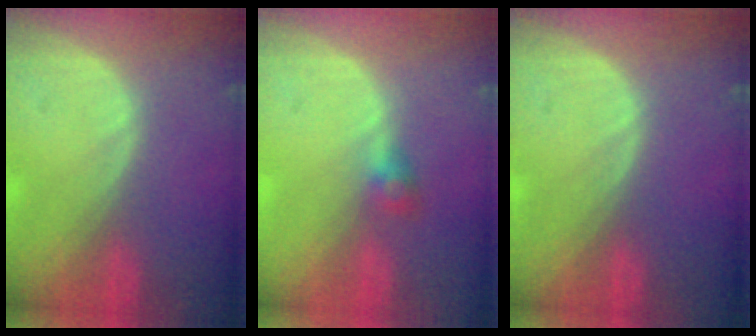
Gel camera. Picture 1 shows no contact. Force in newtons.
{"total": 2.5, "press": 2.4, "slide": 0.7}
{"total": 0.0}